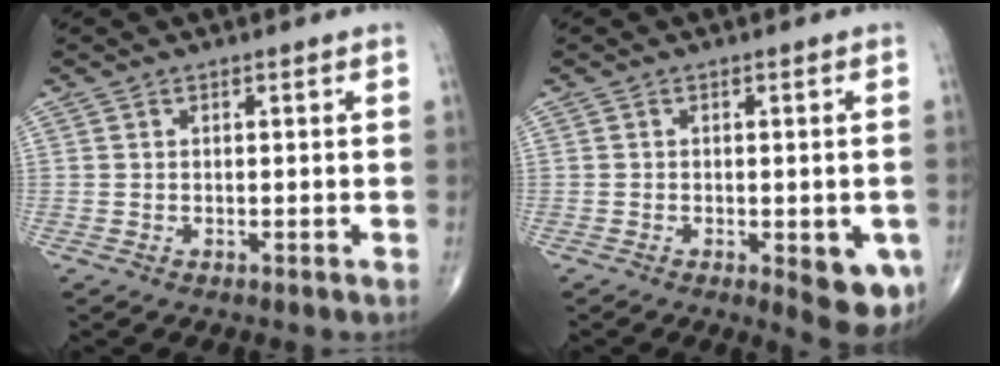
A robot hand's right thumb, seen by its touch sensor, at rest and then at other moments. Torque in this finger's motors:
{"motor_torque": [0.85, 1.79, 0.87, -0.08, 0.12]}